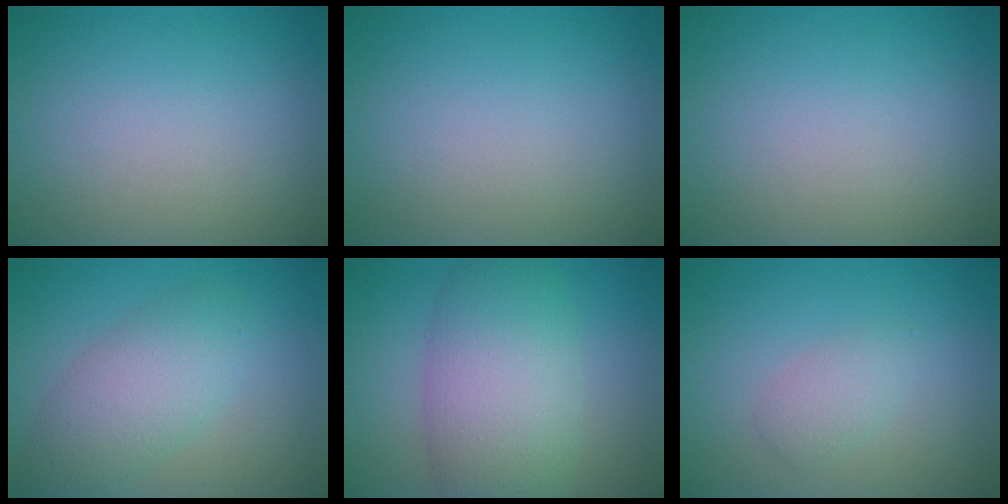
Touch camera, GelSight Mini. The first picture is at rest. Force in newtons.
{"total": 0.0}
{"total": 0.0}
{"total": 5.0, "press": 5.0, "slide": 0.1}
{"total": 8.0, "press": 8.0, "slide": 0.1}
{"total": 1.7, "press": 1.7, "slide": 0.1}